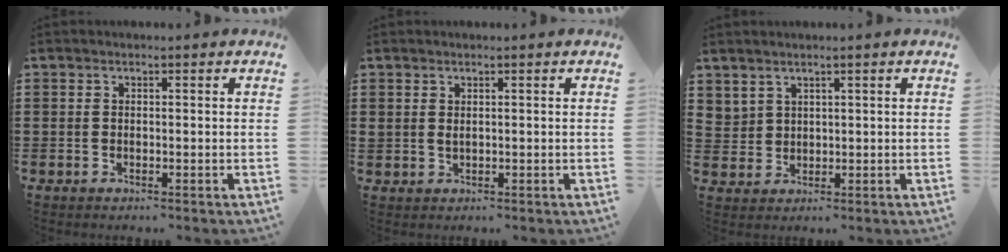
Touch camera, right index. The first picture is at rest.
{"total": 0.9, "force": [0.6, 0.5, 0.3], "torque": [-0.009, 0.001, 0.012]}
{"total": 2.6, "force": [2.2, 1.4, 0.2], "torque": [-0.012, 0.001, 0.043]}